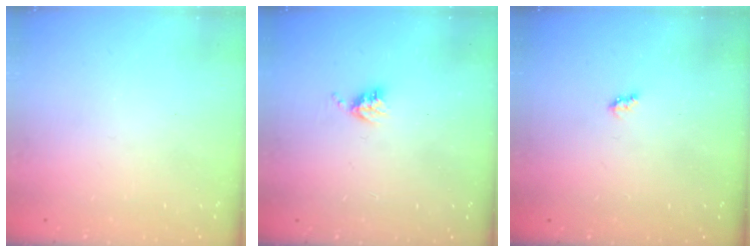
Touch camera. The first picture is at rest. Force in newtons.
{"total": 4.8, "press": 4.8, "slide": 0.4}
{"total": 2.6, "press": 2.6, "slide": 0.4}